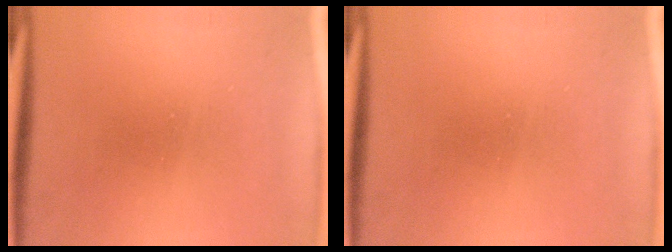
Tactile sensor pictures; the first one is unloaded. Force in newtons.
{"total": 0.0}